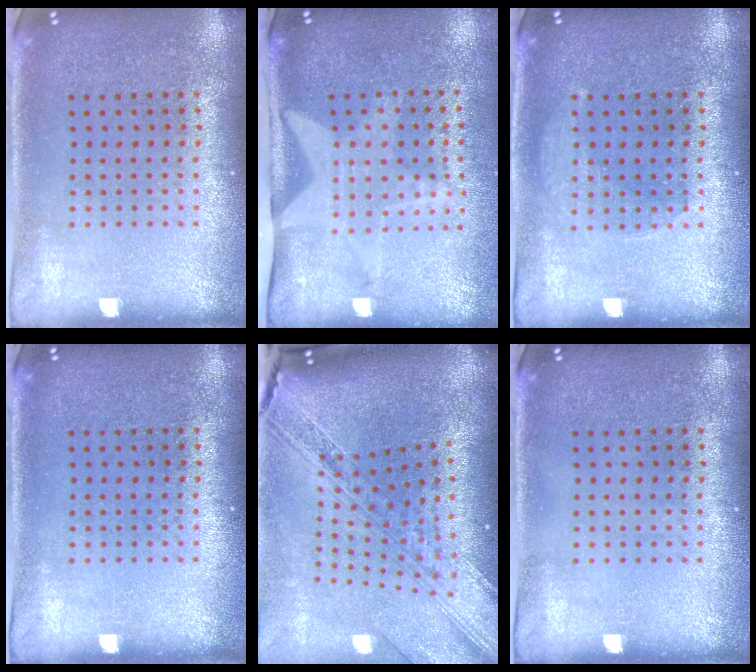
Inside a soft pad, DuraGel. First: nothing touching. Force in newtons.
{"total": 2.0, "press": 1.5, "slide": 1.4}
{"total": 1.3, "press": 1.3, "slide": 0.2}
{"total": 0.0}
{"total": 4.1, "press": 2.9, "slide": 2.9}
{"total": 0.0}